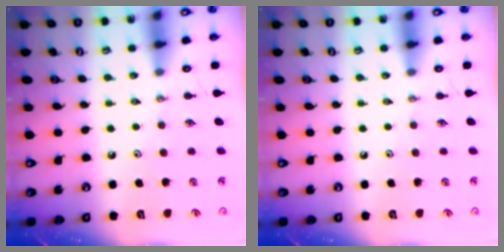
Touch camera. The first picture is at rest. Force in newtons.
{"total": 0.0}